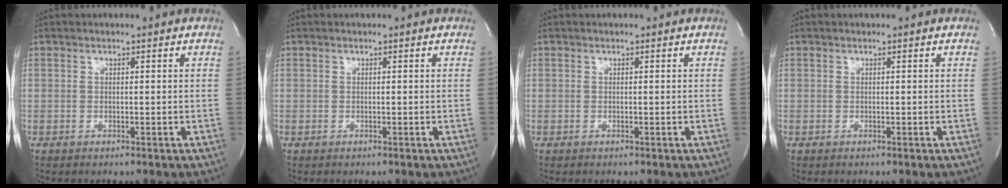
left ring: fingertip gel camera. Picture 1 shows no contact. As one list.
[{"total": 0.0}, {"total": 0.0}, {"total": 0.0}]